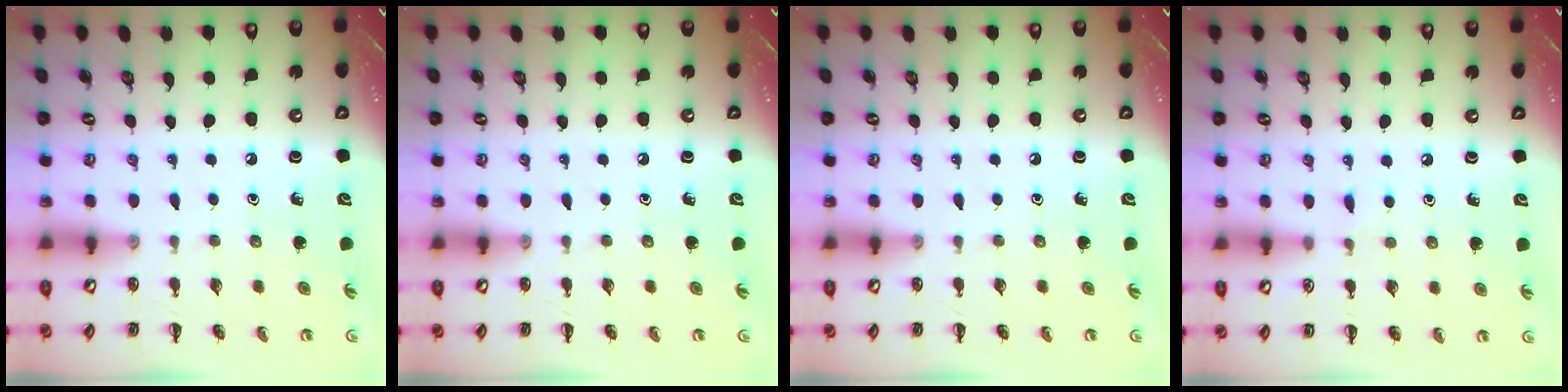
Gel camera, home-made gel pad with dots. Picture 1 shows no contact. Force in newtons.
{"total": 0.0}
{"total": 0.0}
{"total": 4.1, "press": 3.9, "slide": 1.3}